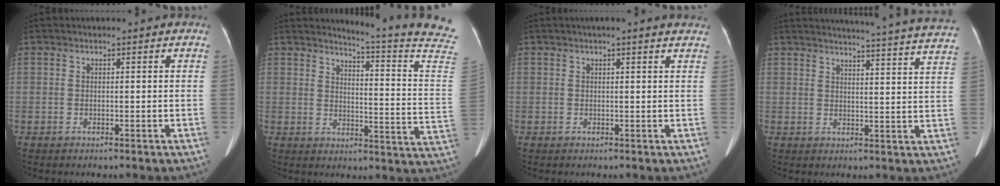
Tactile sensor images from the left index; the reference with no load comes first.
{"total": 17.4, "force": [16.5, -2.5, 5.2], "torque": [-0.083, -0.152, 0.173]}
{"total": 4.2, "force": [3.6, 0.4, 2.1], "torque": [-0.025, 0.021, 0.029]}
{"total": 23.8, "force": [22.8, -0.7, 6.9], "torque": [-0.096, -0.079, 0.255]}